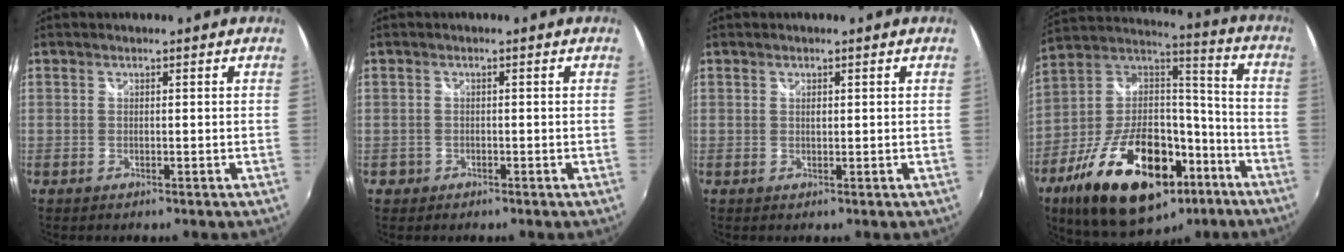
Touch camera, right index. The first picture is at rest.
{"total": 1.7, "force": [-0.8, 1.5, 0.1], "torque": [-0.008, 0.002, -0.011]}
{"total": 0.7, "force": [0.3, 0.5, 0.5], "torque": [-0.007, 0.002, 0.005]}
{"total": 29.4, "force": [-15.3, 15.2, 20.0], "torque": [-0.368, 0.007, -0.235]}